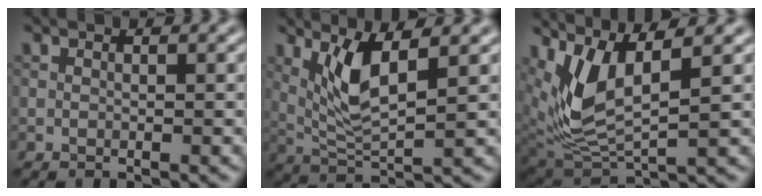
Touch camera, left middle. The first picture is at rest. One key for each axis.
{"total": 4.4, "fx": 1.7, "fy": 1.1, "fz": 4.0, "tx": -0.088, "ty": -0.008, "tz": 0.040}
{"total": 6.1, "fx": 2.6, "fy": 2.2, "fz": 5.0, "tx": -0.121, "ty": -0.014, "tz": 0.059}